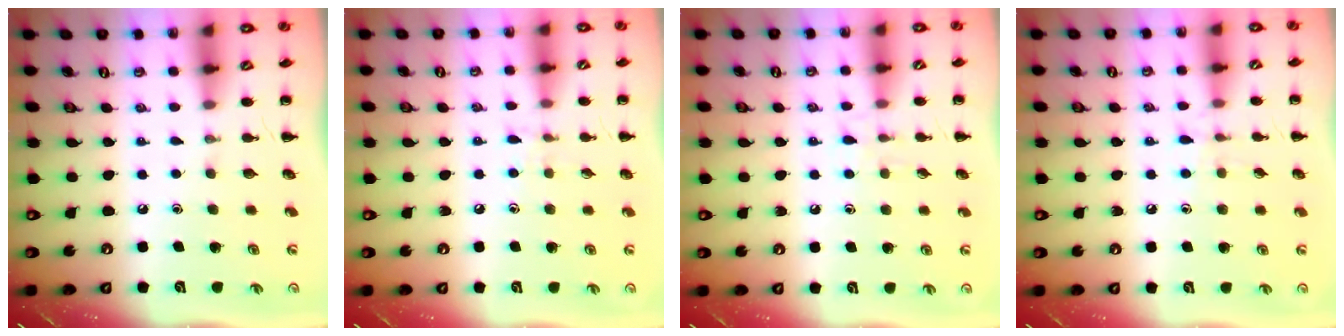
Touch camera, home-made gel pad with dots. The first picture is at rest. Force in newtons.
{"total": 6.4, "press": 6.0, "slide": 2.3}
{"total": 6.1, "press": 5.9, "slide": 1.8}
{"total": 6.7, "press": 6.4, "slide": 2.0}